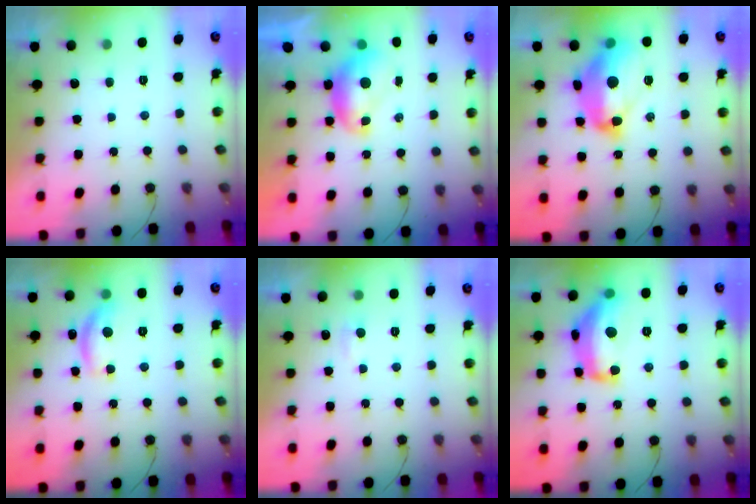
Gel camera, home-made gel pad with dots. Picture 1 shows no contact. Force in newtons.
{"total": 7.7, "press": 7.7, "slide": 0.3}
{"total": 16.6, "press": 16.5, "slide": 1.7}
{"total": 12.1, "press": 12.0, "slide": 0.7}
{"total": 3.3, "press": 3.3, "slide": 0.4}
{"total": 16.7, "press": 16.7, "slide": 1.2}